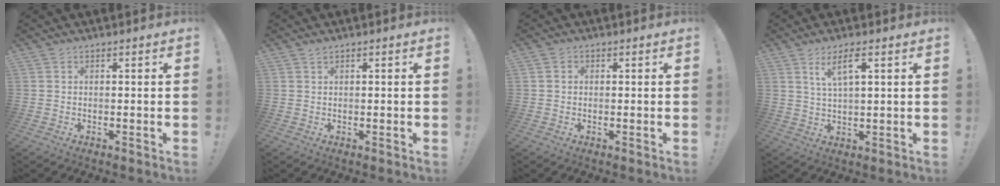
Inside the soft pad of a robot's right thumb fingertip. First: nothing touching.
{"total": 0.9, "force": [0.7, 0.3, 0.3], "torque": [-0.009, 0.003, 0.014]}
{"total": 1.3, "force": [-0.2, 1.1, 0.5], "torque": [-0.011, 0.005, -0.002]}
{"total": 6.2, "force": [3.2, 1.2, 5.2], "torque": [-0.090, -0.009, 0.050]}